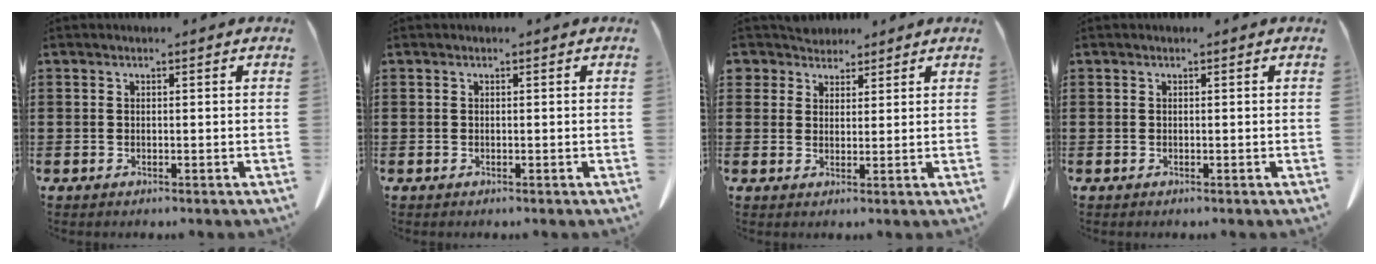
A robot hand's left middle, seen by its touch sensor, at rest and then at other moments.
{"total": 0.0}
{"total": 3.8, "force": [3.2, 2.1, 0.2], "torque": [-0.020, 0.000, 0.060]}
{"total": 0.0}